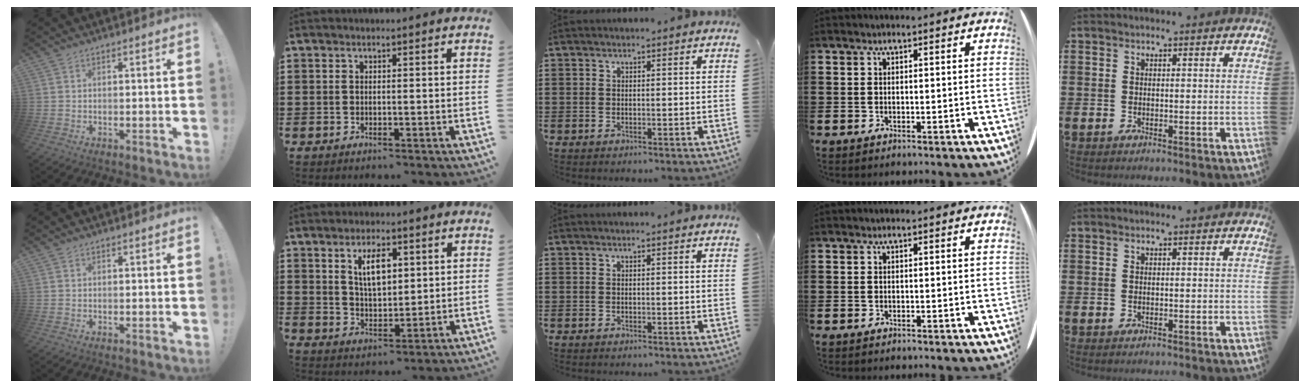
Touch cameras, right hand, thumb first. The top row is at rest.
{"index": {"total": 5.8, "force": [2.2, 2.8, 4.6], "torque": [-0.084, 0.005, 0.034]}}